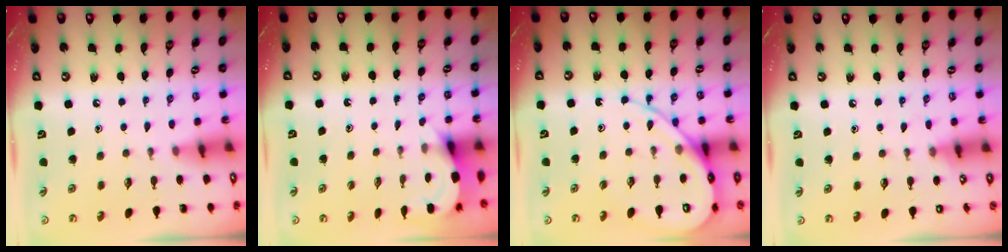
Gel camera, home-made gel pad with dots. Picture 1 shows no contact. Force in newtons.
{"total": 5.1, "press": 5.1, "slide": 0.3}
{"total": 11.5, "press": 11.5, "slide": 1.2}
{"total": 4.0, "press": 3.9, "slide": 0.5}